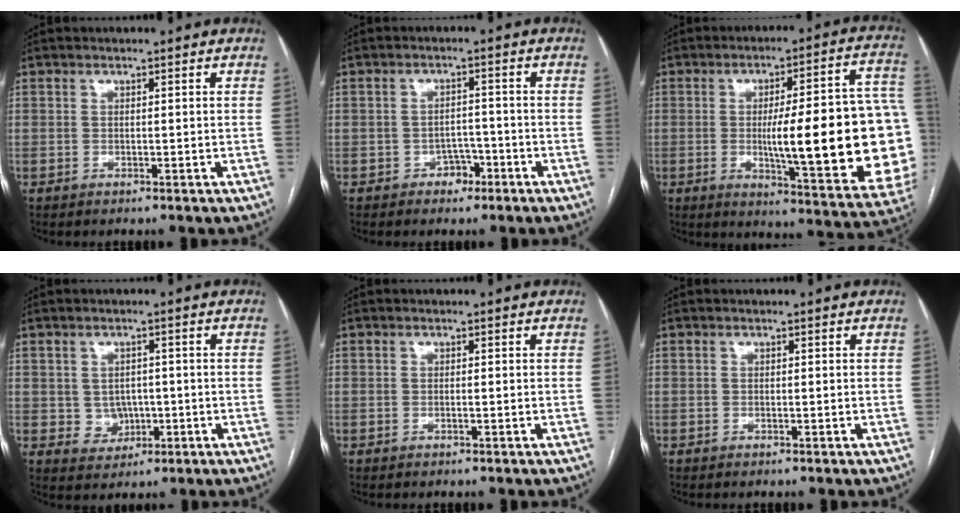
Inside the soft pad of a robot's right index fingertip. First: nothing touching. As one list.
[{"total": 2.2, "force": [-0.9, 1.5, 1.3], "torque": [-0.016, 0.004, -0.007]}, {"total": 25.9, "force": [-2.2, 3.4, 25.5], "torque": [-0.251, 0.012, -0.024]}, {"total": 3.8, "force": [-0.3, 3.4, 1.6], "torque": [-0.018, 0.006, 0.005]}, {"total": 0.0}, {"total": 0.0}]